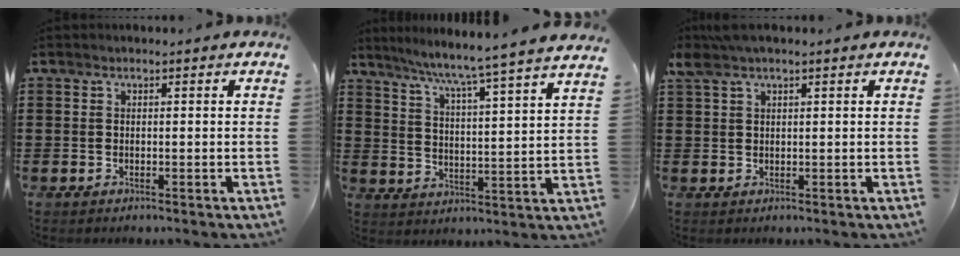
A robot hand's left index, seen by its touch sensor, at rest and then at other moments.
{"total": 5.3, "force": [4.6, -1.6, 2.1], "torque": [-0.063, -0.045, 0.067]}
{"total": 2.8, "force": [1.6, 0.8, 2.2], "torque": [-0.048, 0.003, 0.030]}